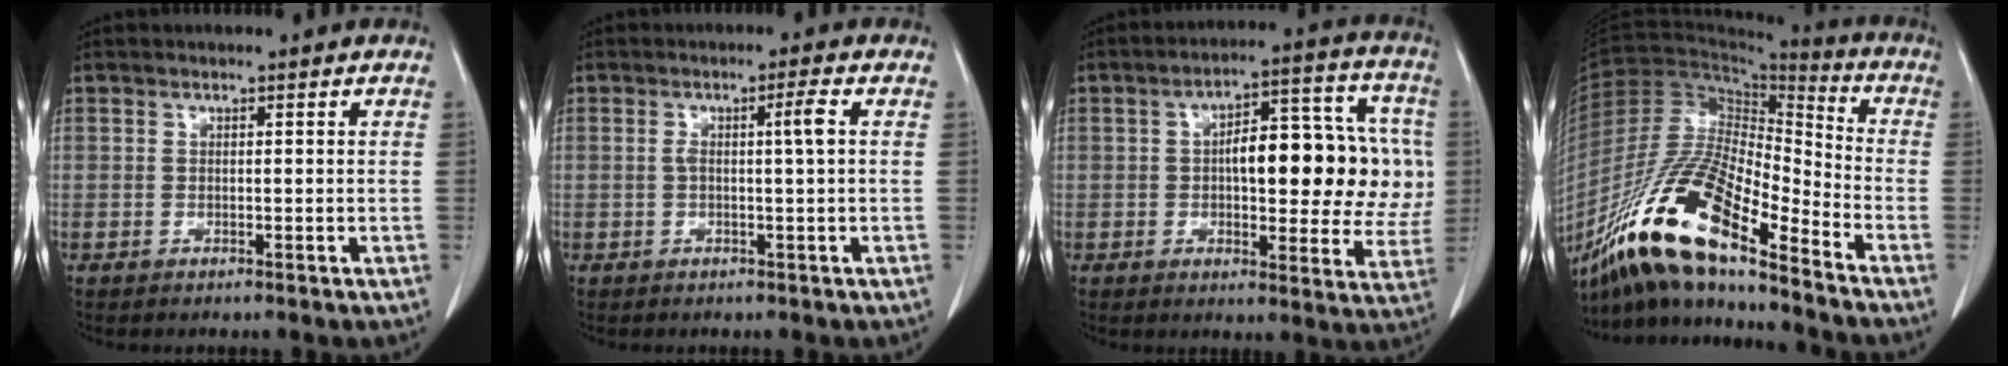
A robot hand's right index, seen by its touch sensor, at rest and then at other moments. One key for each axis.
{"total": 3.1, "fx": 0.4, "fy": -0.4, "fz": 3.1, "tx": -0.058, "ty": 0.007, "tz": 0.008}
{"total": 16.6, "fx": 1.0, "fy": 6.3, "fz": 15.3, "tx": -0.193, "ty": 0.040, "tz": 0.019}
{"total": 19.7, "fx": -14.1, "fy": 3.2, "fz": 13.4, "tx": -0.278, "ty": -0.022, "tz": -0.263}